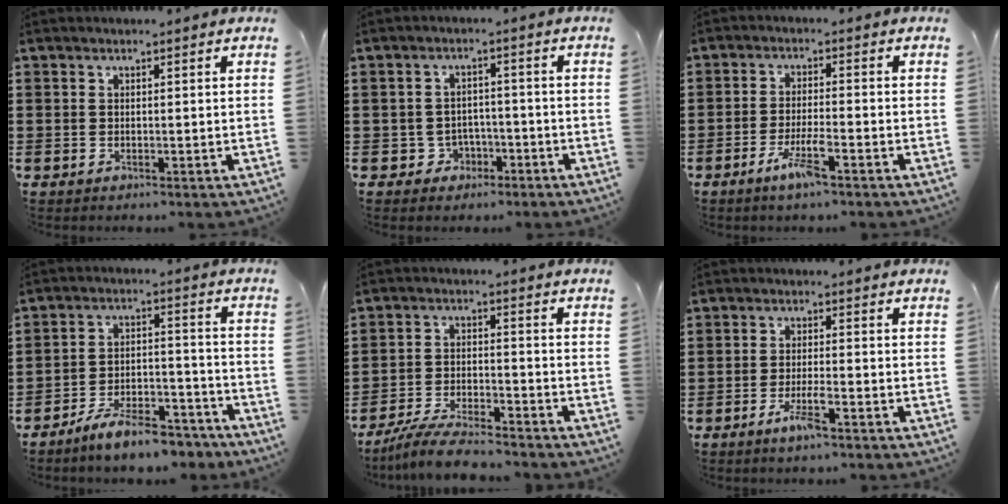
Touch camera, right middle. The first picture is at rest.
{"total": 2.8, "force": [-1.9, 2.0, 0.5], "torque": [-0.021, 0.003, -0.043]}
{"total": 4.8, "force": [-2.9, 0.5, 3.7], "torque": [-0.073, -0.004, -0.053]}
{"total": 8.4, "force": [-7.6, 1.3, 3.3], "torque": [-0.053, 0.020, -0.141]}
{"total": 6.4, "force": [-5.9, 0.5, 2.5], "torque": [-0.057, -0.006, -0.114]}
{"total": 3.7, "force": [-2.2, 0.4, 3.0], "torque": [-0.063, -0.003, -0.042]}